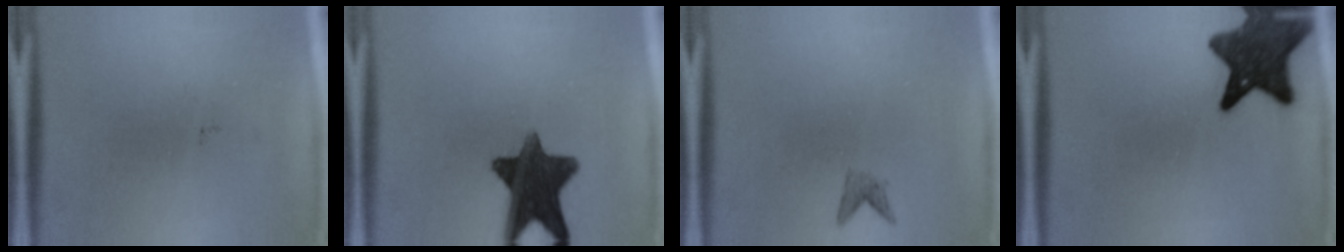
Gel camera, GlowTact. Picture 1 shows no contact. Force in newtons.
{"total": 12.8}
{"total": 1.1}
{"total": 11.5}